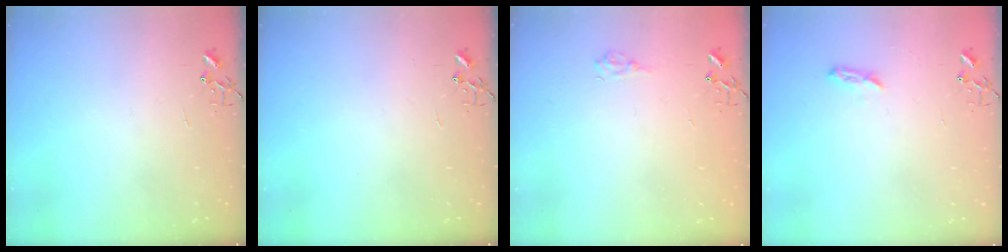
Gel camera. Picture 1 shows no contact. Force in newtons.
{"total": 0.0}
{"total": 7.0, "press": 6.9, "slide": 0.6}
{"total": 5.5, "press": 5.5, "slide": 0.5}